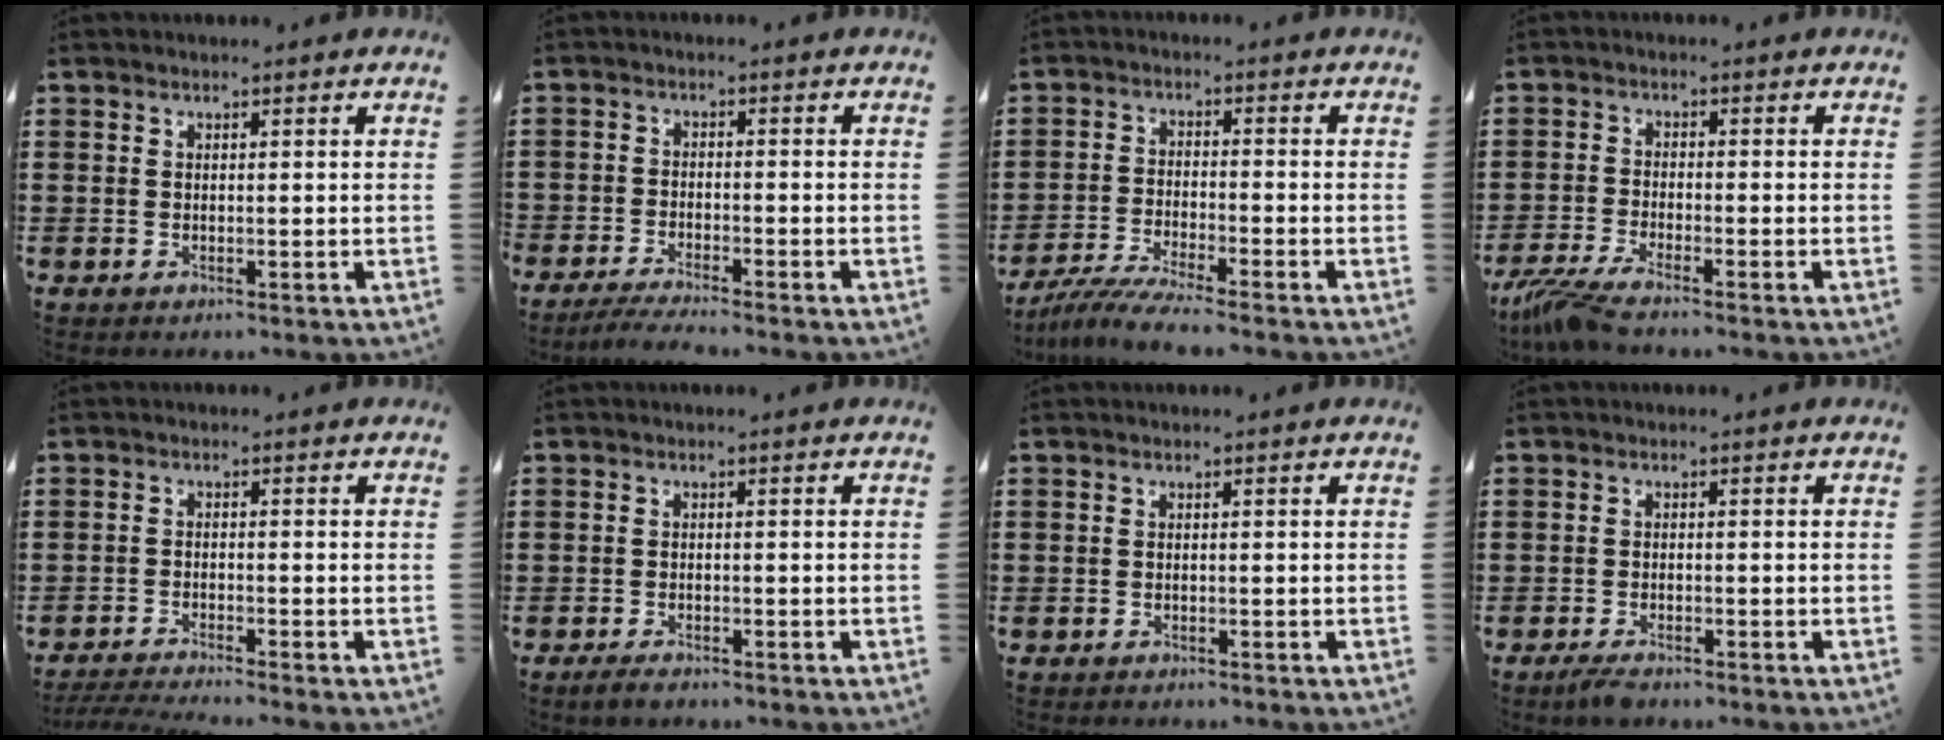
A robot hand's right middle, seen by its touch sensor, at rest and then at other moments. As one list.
[{"total": 3.2, "force": [-3.1, 0.1, 0.6], "torque": [-0.019, -0.001, -0.067]}, {"total": 5.0, "force": [-4.6, -0.4, 1.8], "torque": [-0.050, -0.020, -0.094]}, {"total": 4.1, "force": [-3.5, -0.4, 2.2], "torque": [-0.073, -0.025, -0.076]}, {"total": 2.6, "force": [-2.4, -0.2, 0.8], "torque": [-0.021, -0.001, -0.052]}, {"total": 1.6, "force": [-1.2, 0.5, 0.9], "torque": [-0.025, -0.002, -0.027]}, {"total": 0.5, "force": [-0.5, 0.1, 0.0], "torque": [-0.001, 0.001, -0.011]}, {"total": 1.7, "force": [-1.5, 0.3, 0.8], "torque": [-0.030, -0.005, -0.033]}]